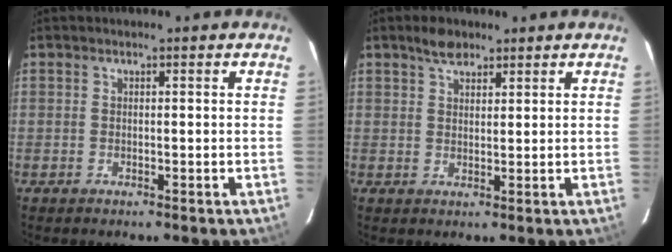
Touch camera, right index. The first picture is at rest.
{"total": 3.7, "force": [2.7, 1.9, 1.8], "torque": [-0.028, 0.009, 0.047]}